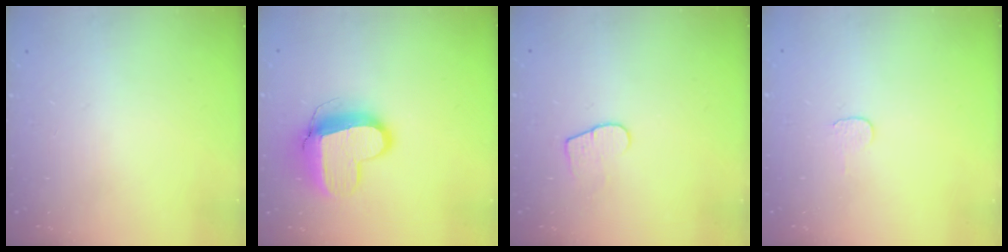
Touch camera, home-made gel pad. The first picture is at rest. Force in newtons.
{"total": 12.4, "press": 12.3, "slide": 1.3}
{"total": 7.3, "press": 7.3, "slide": 0.5}
{"total": 3.8, "press": 3.8, "slide": 0.4}